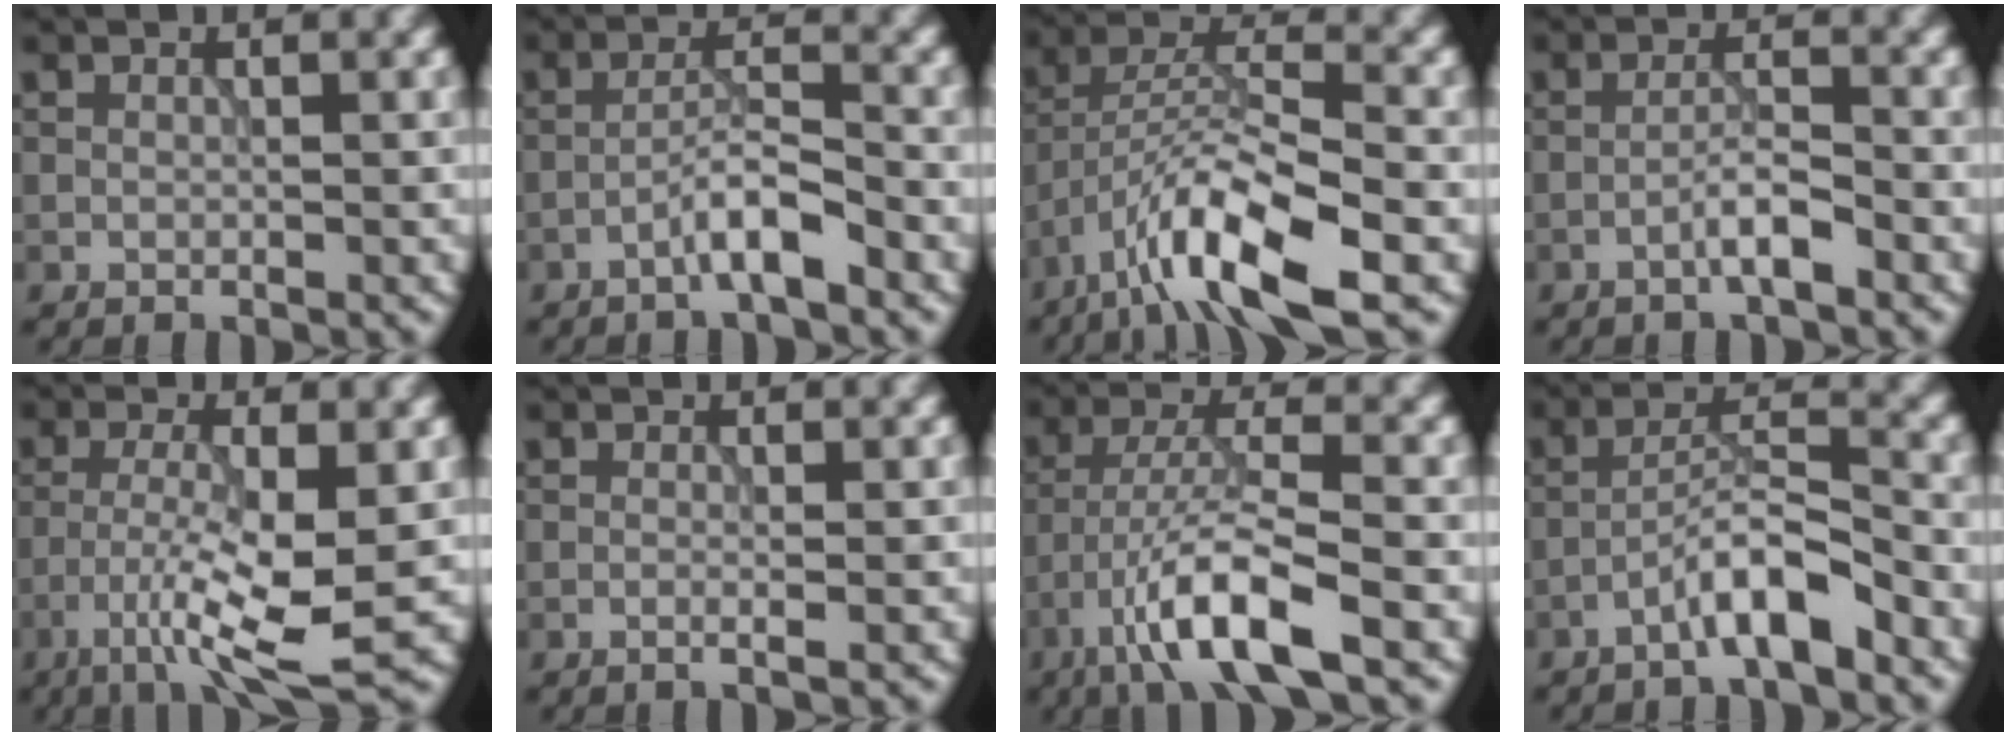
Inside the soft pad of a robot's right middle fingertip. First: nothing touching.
{"total": 3.3, "force": [-2.1, 0.3, 2.6], "torque": [-0.046, 0.015, -0.044]}
{"total": 10.3, "force": [-5.6, 2.9, 8.1], "torque": [-0.139, 0.009, -0.107]}
{"total": 2.6, "force": [-1.5, 0.2, 2.1], "torque": [-0.039, 0.011, -0.032]}
{"total": 7.1, "force": [-2.9, 1.3, 6.4], "torque": [-0.118, -0.005, -0.057]}
{"total": 1.1, "force": [-0.2, 0.3, 1.0], "torque": [-0.015, -0.004, -0.008]}
{"total": 7.8, "force": [-4.3, 1.5, 6.3], "torque": [-0.112, 0.006, -0.086]}
{"total": 4.7, "force": [-3.0, 0.7, 3.6], "torque": [-0.062, 0.020, -0.059]}